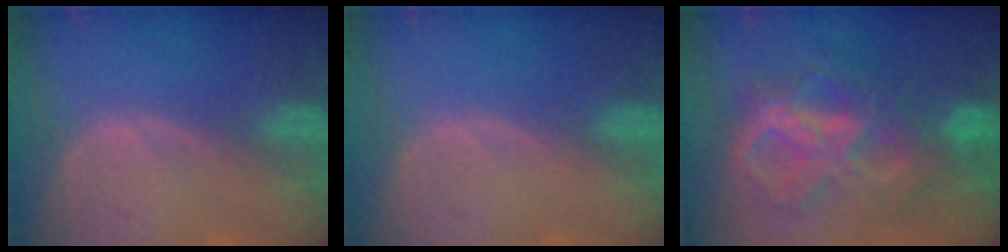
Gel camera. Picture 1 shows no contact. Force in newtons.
{"total": 0.0}
{"total": 10.7, "press": 10.6, "slide": 1.1}